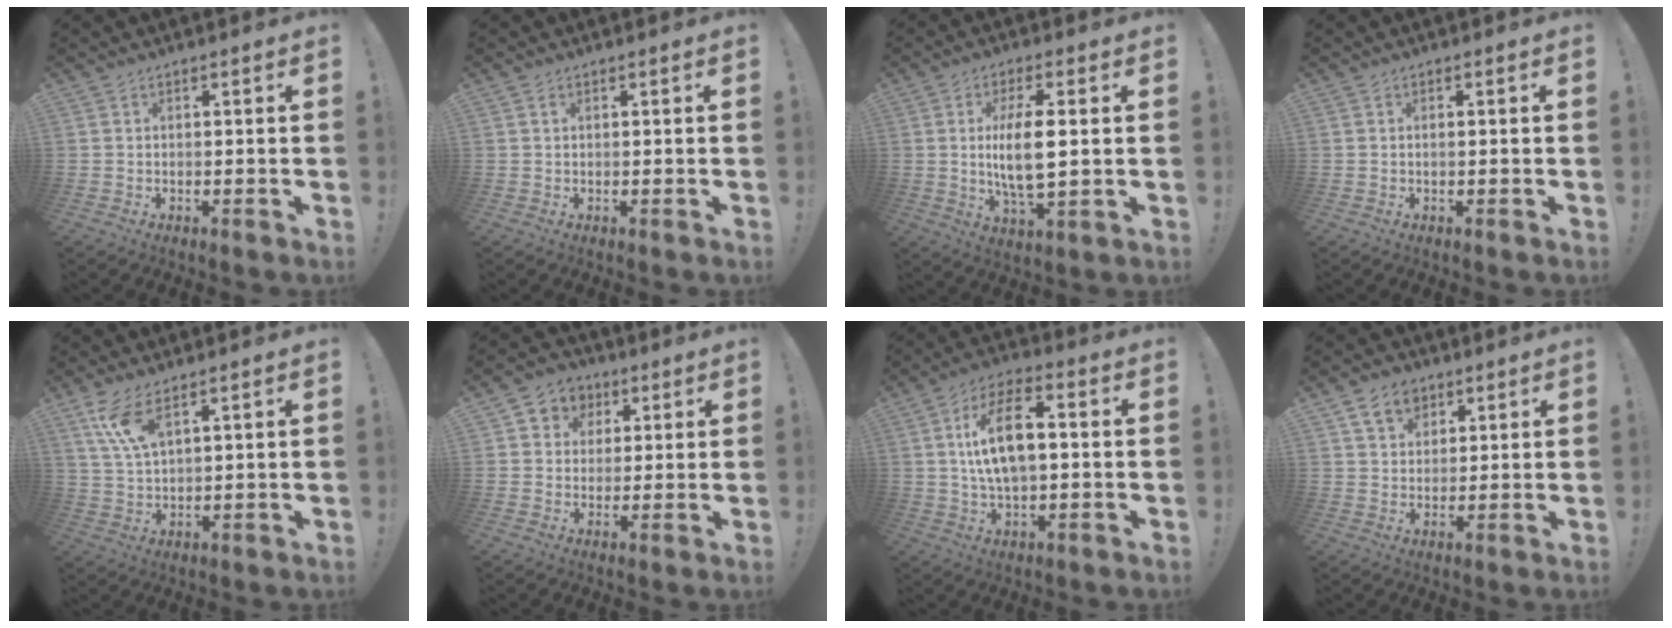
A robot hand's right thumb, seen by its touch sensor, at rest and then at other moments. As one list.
[{"total": 0.7, "force": [0.3, 0.5, 0.3], "torque": [-0.005, -0.001, 0.005]}, {"total": 11.3, "force": [0.9, 3.7, 10.7], "torque": [-0.208, -0.013, 0.005]}, {"total": 0.8, "force": [-0.2, 0.1, 0.8], "torque": [-0.013, -0.001, -0.005]}, {"total": 8.7, "force": [5.3, 3.0, 6.2], "torque": [-0.133, -0.021, 0.098]}, {"total": 6.8, "force": [1.2, 6.5, 1.5], "torque": [-0.026, 0.003, 0.031]}, {"total": 13.6, "force": [1.7, 6.6, 11.7], "torque": [-0.196, 0.011, 0.029]}, {"total": 8.3, "force": [4.8, 6.0, 3.1], "torque": [-0.050, -0.015, 0.093]}]